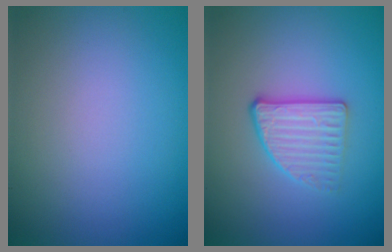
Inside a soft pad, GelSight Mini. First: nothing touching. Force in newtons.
{"total": 2.8, "press": 2.5, "slide": 1.4}